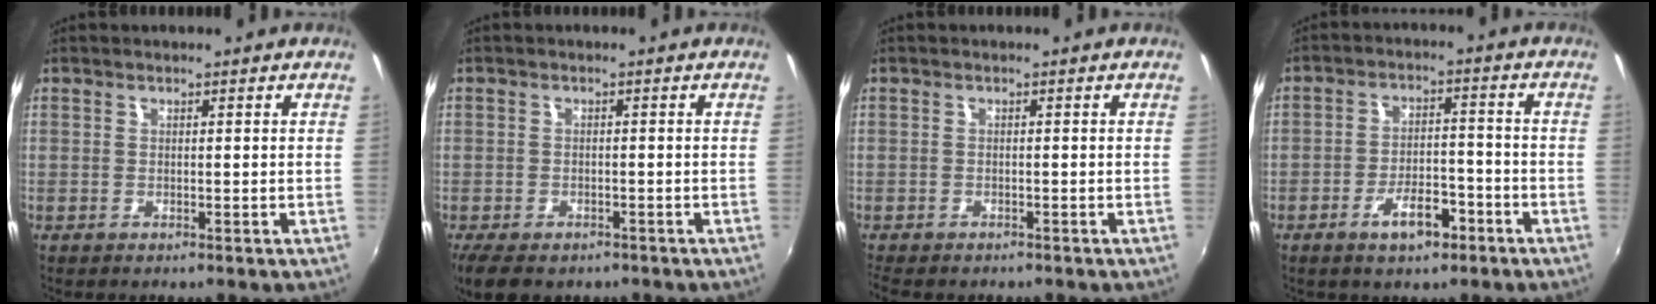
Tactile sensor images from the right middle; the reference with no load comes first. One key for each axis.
{"total": 6.9, "fx": -4.8, "fy": 3.6, "fz": 3.4, "tx": -0.078, "ty": -0.019, "tz": -0.076}
{"total": 3.7, "fx": -3.1, "fy": 1.3, "fz": 1.5, "tx": -0.038, "ty": -0.020, "tz": -0.049}
{"total": 6.9, "fx": -4.1, "fy": 3.1, "fz": 4.5, "tx": -0.084, "ty": 0.009, "tz": -0.057}